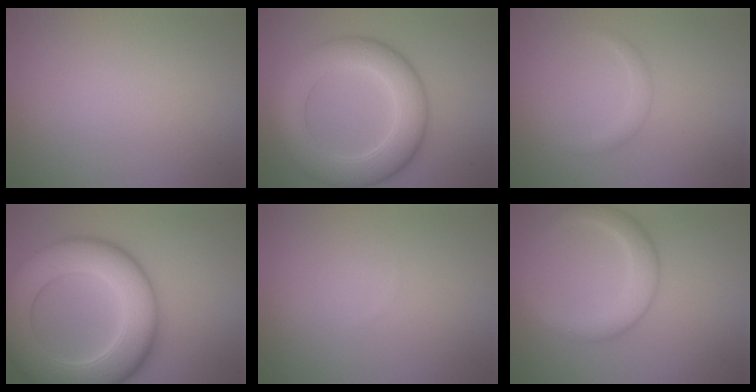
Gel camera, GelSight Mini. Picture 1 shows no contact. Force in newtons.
{"total": 7.9, "press": 7.9, "slide": 0.2}
{"total": 1.1, "press": 1.1, "slide": 0.0}
{"total": 12.2, "press": 12.2, "slide": 0.2}
{"total": 0.0}
{"total": 3.8, "press": 3.8, "slide": 0.2}